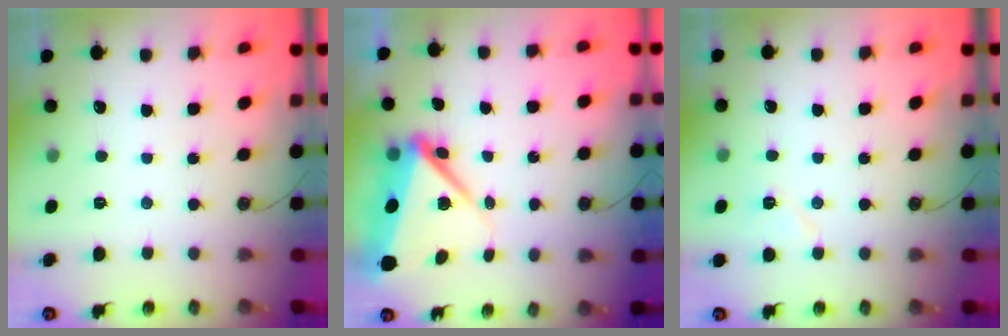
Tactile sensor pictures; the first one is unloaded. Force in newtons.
{"total": 11.0, "press": 10.8, "slide": 1.8}
{"total": 5.5, "press": 5.5, "slide": 0.8}